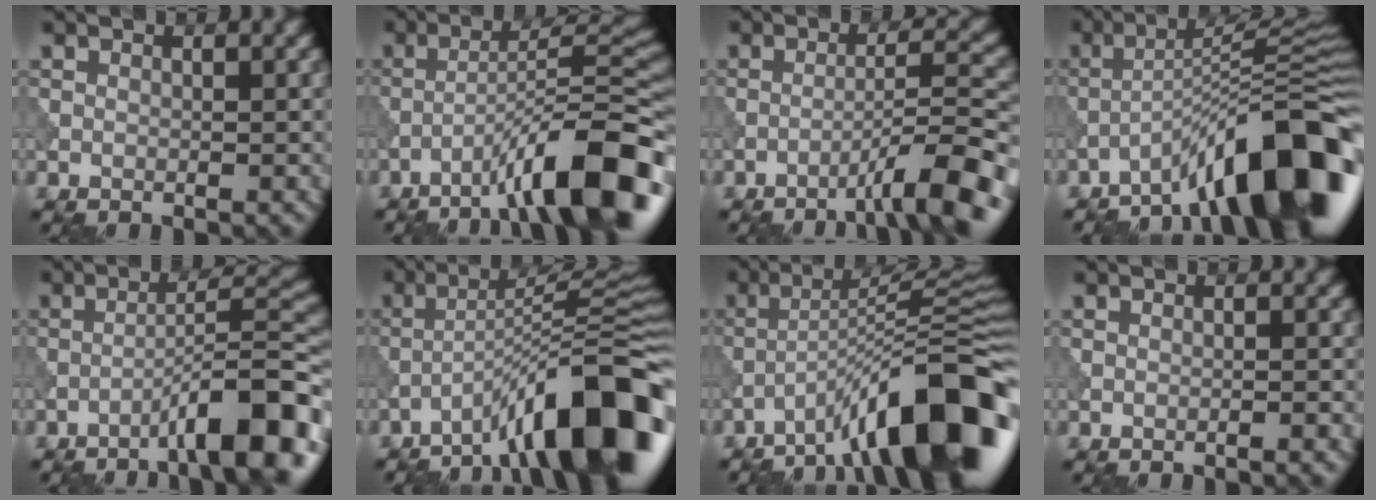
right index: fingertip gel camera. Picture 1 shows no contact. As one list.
[{"total": 11.4, "force": [-6.5, 1.7, 9.2], "torque": [-0.131, 0.026, -0.104]}, {"total": 7.1, "force": [-4.5, 0.7, 5.5], "torque": [-0.072, 0.021, -0.077]}, {"total": 11.8, "force": [-7.7, 1.8, 8.8], "torque": [-0.118, 0.032, -0.128]}, {"total": 9.4, "force": [-5.4, 1.5, 7.6], "torque": [-0.108, 0.024, -0.086]}, {"total": 13.1, "force": [-7.9, 2.2, 10.2], "torque": [-0.147, 0.026, -0.131]}, {"total": 13.2, "force": [-8.0, 2.3, 10.3], "torque": [-0.149, 0.024, -0.132]}, {"total": 0.8, "force": [-0.5, 0.1, 0.7], "torque": [-0.006, 0.003, -0.016]}]